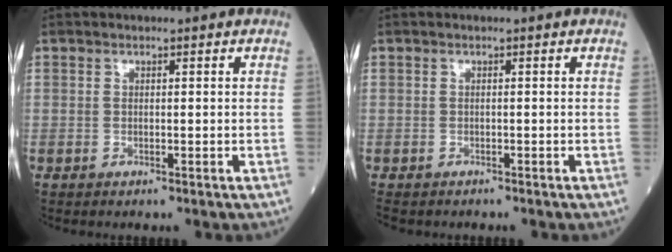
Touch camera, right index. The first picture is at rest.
{"total": 3.1, "force": [-2.6, 1.5, 0.6], "torque": [-0.012, -0.001, -0.040]}